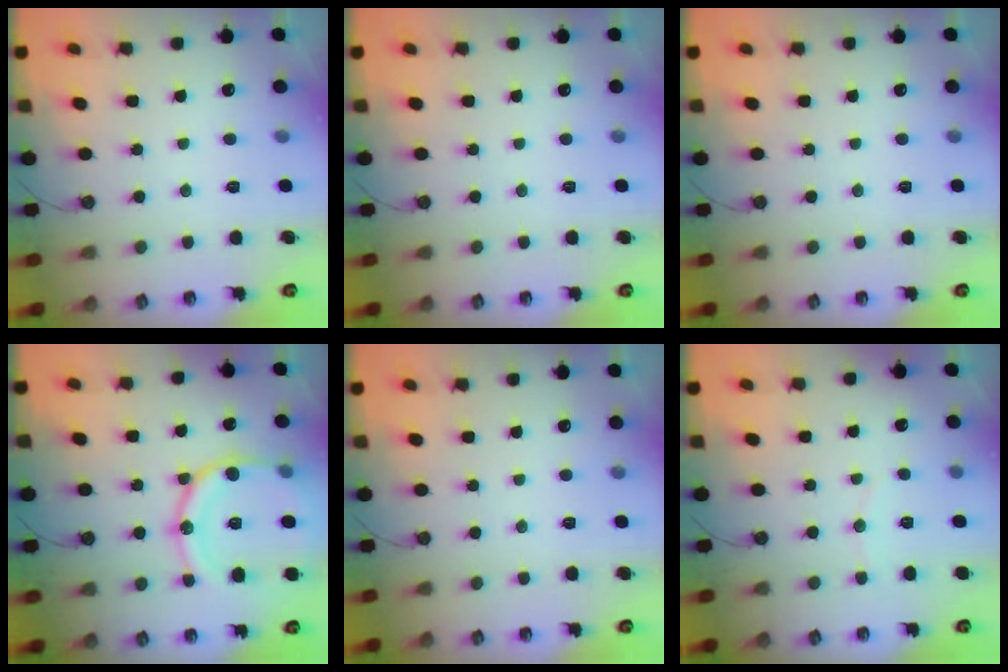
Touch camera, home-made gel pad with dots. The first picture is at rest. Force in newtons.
{"total": 0.0}
{"total": 0.0}
{"total": 19.3, "press": 19.0, "slide": 3.4}
{"total": 0.0}
{"total": 2.6, "press": 2.6, "slide": 0.2}